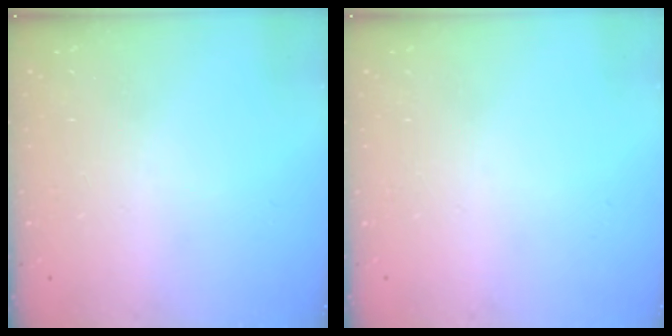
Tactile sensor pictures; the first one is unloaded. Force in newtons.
{"total": 0.0}